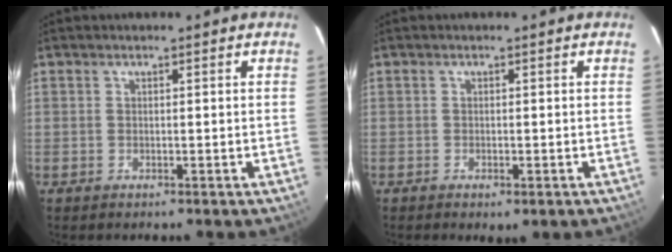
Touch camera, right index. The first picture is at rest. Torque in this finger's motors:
{"motor_torque": [1.12, -1.02, 0.46, 0.09]}